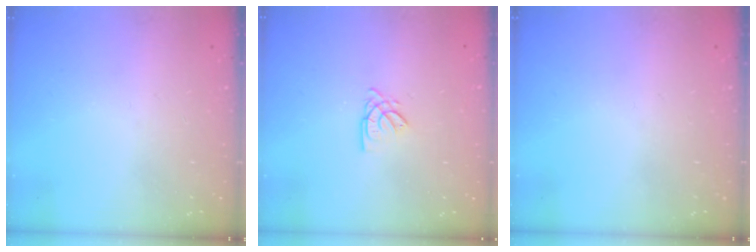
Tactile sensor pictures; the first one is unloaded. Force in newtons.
{"total": 2.6, "press": 2.6, "slide": 0.1}
{"total": 0.0}